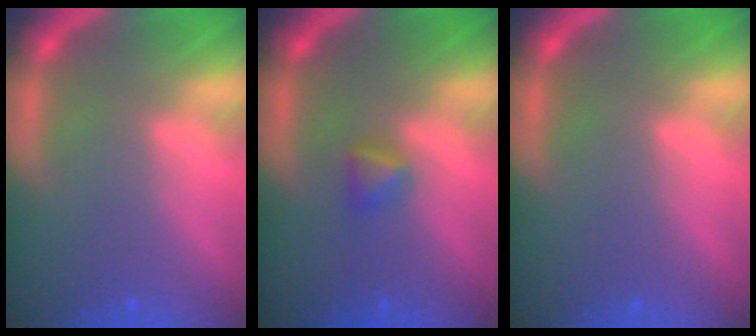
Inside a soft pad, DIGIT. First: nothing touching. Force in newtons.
{"total": 1.4}
{"total": 0.0}